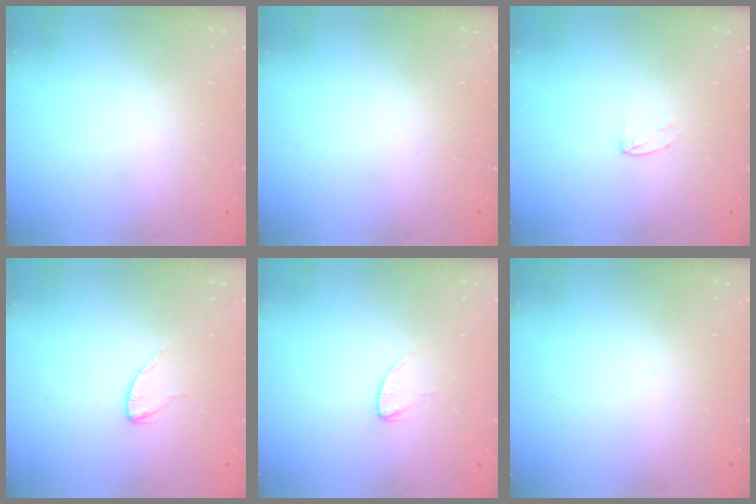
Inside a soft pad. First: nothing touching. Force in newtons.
{"total": 0.0}
{"total": 3.8, "press": 3.8, "slide": 0.4}
{"total": 3.7, "press": 3.7, "slide": 0.3}
{"total": 2.3, "press": 2.3, "slide": 0.2}
{"total": 0.0}